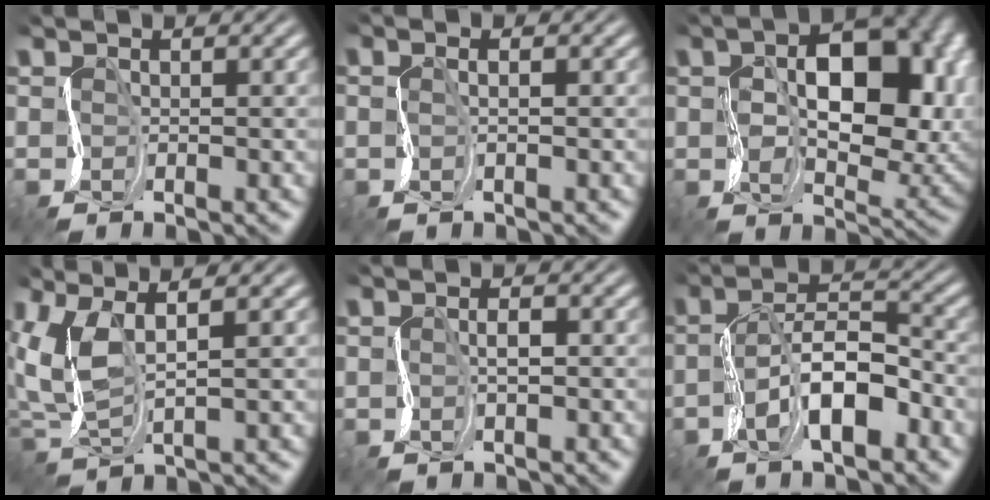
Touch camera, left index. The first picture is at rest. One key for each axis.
{"total": 0.9, "fx": 0.8, "fy": 0.3, "fz": 0.4, "tx": -0.017, "ty": 0.012, "tz": 0.001}
{"total": 10.4, "fx": 2.1, "fy": 6.1, "fz": 8.1, "tx": -0.126, "ty": 0.012, "tz": 0.040}
{"total": 3.3, "fx": 2.1, "fy": 1.0, "fz": 2.3, "tx": -0.100, "ty": 0.009, "tz": 0.047}
{"total": 0.8, "fx": 0.3, "fy": -0.5, "fz": -0.5, "tx": -0.009, "ty": 0.007, "tz": 0.010}
{"total": 5.2, "fx": -2.4, "fy": 1.9, "fz": 4.2, "tx": -0.098, "ty": 0.017, "tz": -0.044}